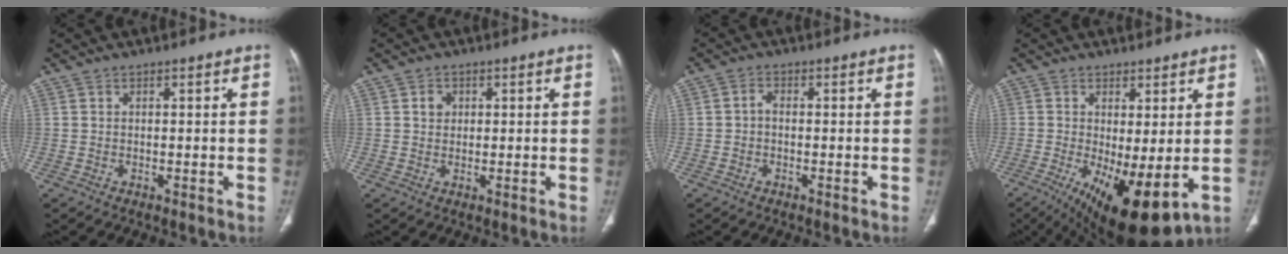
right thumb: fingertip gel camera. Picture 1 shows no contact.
{"total": 2.1, "force": [0.6, 1.8, 0.9], "torque": [-0.006, -0.001, 0.009]}
{"total": 1.8, "force": [-0.3, 1.3, 1.2], "torque": [-0.017, 0.005, -0.010]}
{"total": 13.2, "force": [-3.0, 4.7, 12.0], "torque": [-0.198, -0.023, -0.028]}